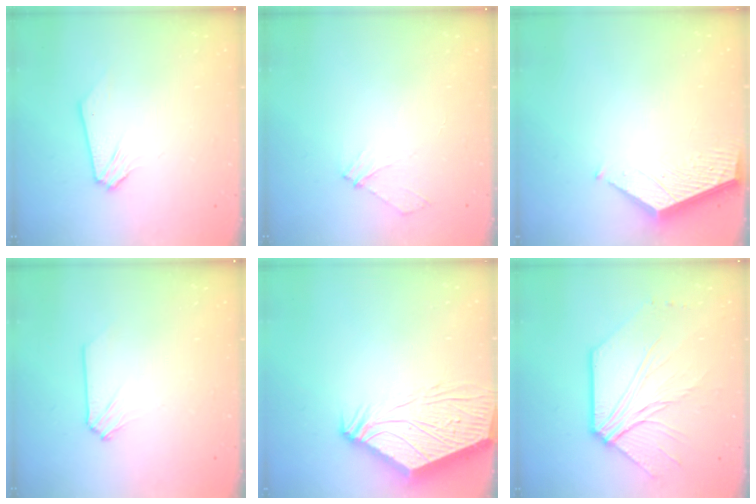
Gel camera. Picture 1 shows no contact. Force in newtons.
{"total": 3.9, "press": 3.8, "slide": 0.6}
{"total": 3.3, "press": 3.3, "slide": 0.4}
{"total": 0.0}
{"total": 12.3, "press": 12.2, "slide": 1.7}
{"total": 9.9, "press": 9.8, "slide": 1.3}